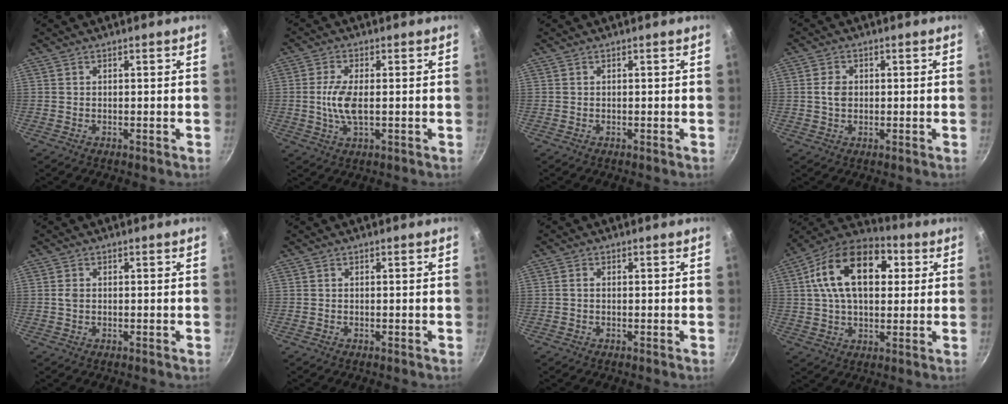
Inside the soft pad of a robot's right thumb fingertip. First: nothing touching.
{"total": 6.2, "force": [-0.1, 2.5, 5.7], "torque": [-0.125, -0.001, -0.006]}
{"total": 0.0}
{"total": 3.3, "force": [0.2, 2.6, 2.1], "torque": [-0.028, 0.003, 0.001]}
{"total": 1.4, "force": [0.1, 1.1, 0.9], "torque": [-0.016, 0.001, -0.001]}
{"total": 0.0}
{"total": 1.1, "force": [-0.1, 0.8, 0.7], "torque": [-0.012, 0.005, -0.004]}
{"total": 19.5, "force": [4.8, 12.2, 14.5], "torque": [-0.219, 0.016, 0.060]}